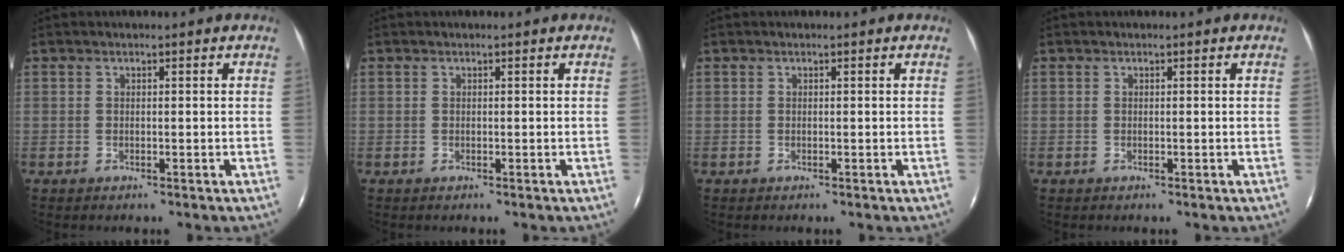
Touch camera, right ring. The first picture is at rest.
{"total": 0.0}
{"total": 0.0}
{"total": 0.0}